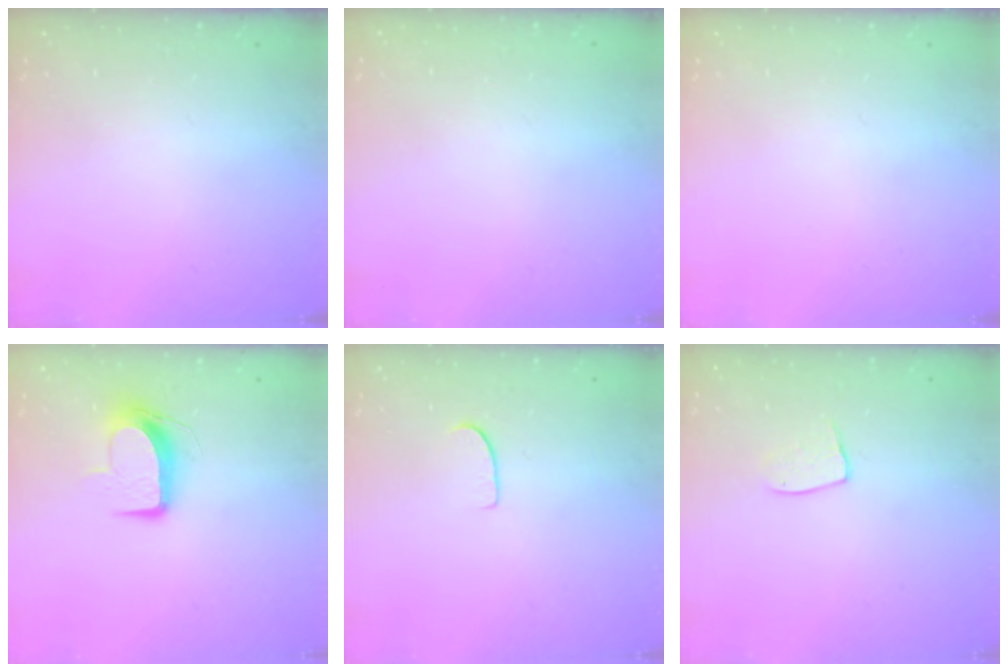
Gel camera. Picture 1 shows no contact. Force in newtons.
{"total": 0.0}
{"total": 0.0}
{"total": 9.8, "press": 9.8, "slide": 0.3}
{"total": 5.2, "press": 5.2, "slide": 0.4}
{"total": 6.6, "press": 6.6, "slide": 0.4}